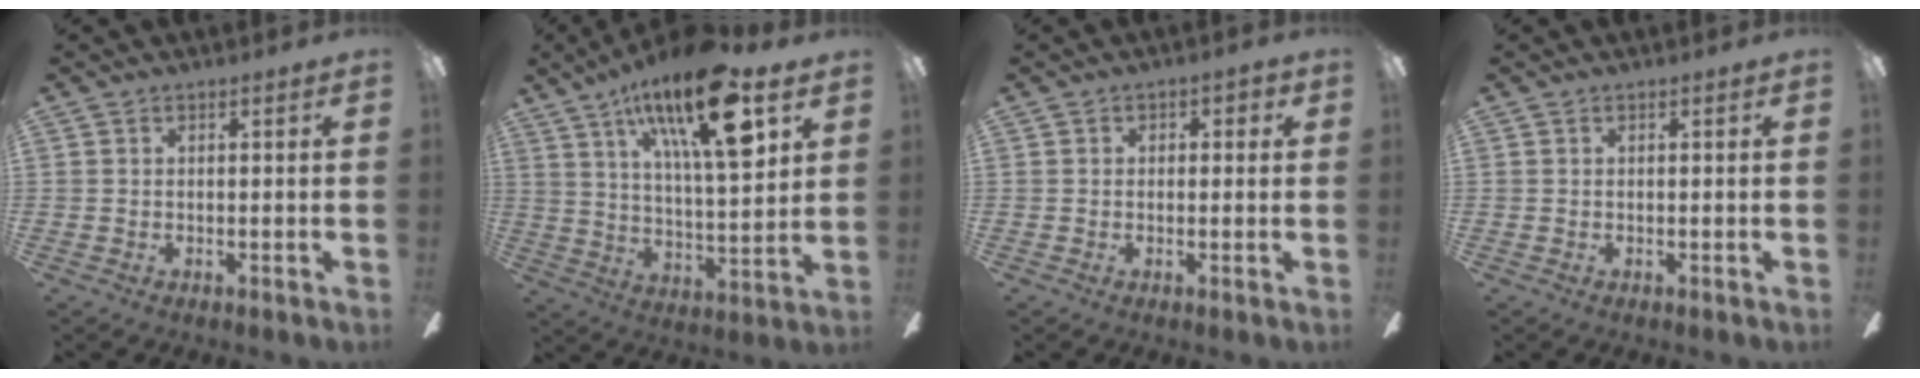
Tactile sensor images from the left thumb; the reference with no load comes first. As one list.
[{"total": 24.0, "force": [12.7, 7.9, 18.8], "torque": [-0.306, -0.050, 0.195]}, {"total": 1.4, "force": [-0.3, 1.2, 0.8], "torque": [-0.006, 0.003, -0.009]}, {"total": 0.0}]